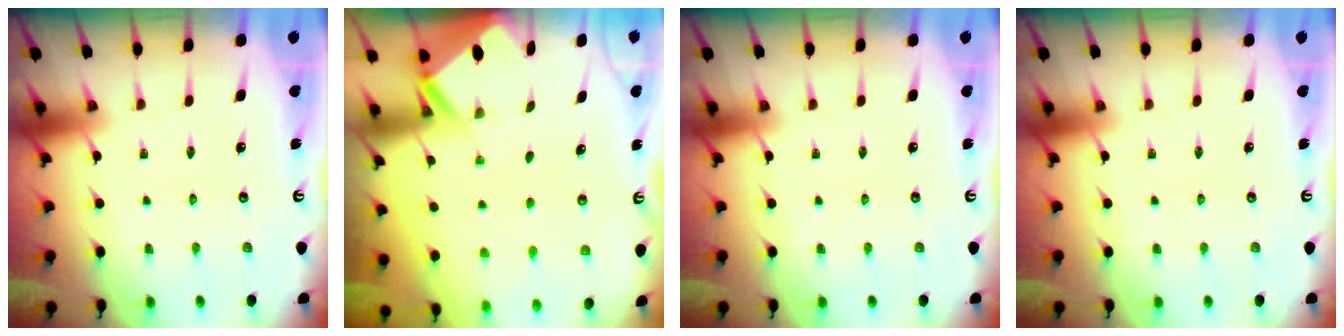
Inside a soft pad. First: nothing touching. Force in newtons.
{"total": 3.1, "press": 3.1, "slide": 0.3}
{"total": 0.0}
{"total": 0.0}